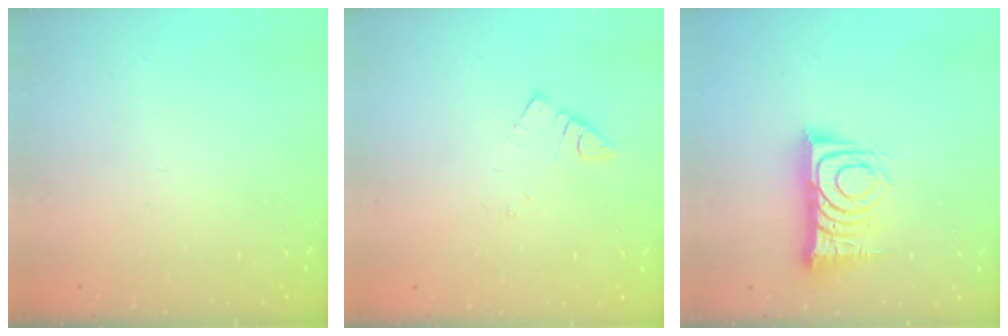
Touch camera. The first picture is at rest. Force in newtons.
{"total": 2.5, "press": 2.5, "slide": 0.3}
{"total": 12.7, "press": 12.6, "slide": 0.9}